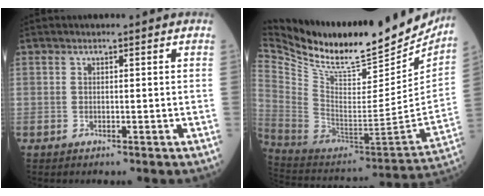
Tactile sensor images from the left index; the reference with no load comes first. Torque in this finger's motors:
{"motor_torque": [0.62, -0.97, 0.01, 0.02]}